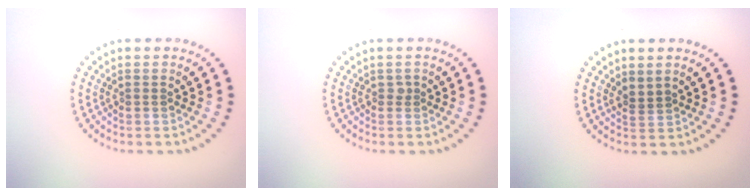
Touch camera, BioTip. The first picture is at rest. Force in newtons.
{"total": 0.6, "press": 0.5, "slide": 0.4}
{"total": 0.9, "press": 0.6, "slide": 0.6}